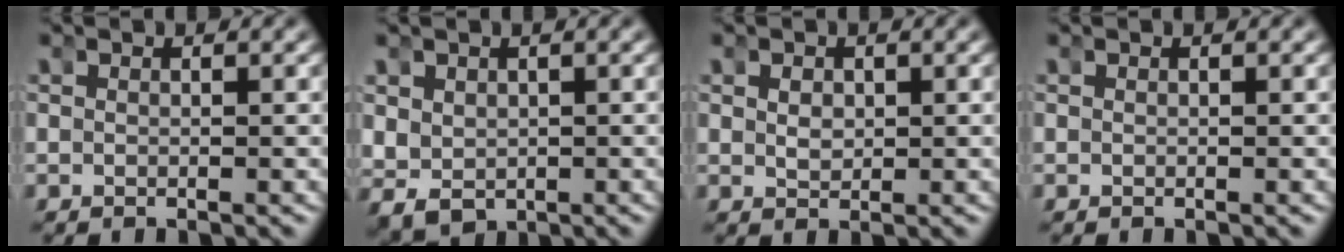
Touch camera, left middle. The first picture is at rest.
{"total": 5.1, "force": [-0.7, 4.5, 2.5], "torque": [-0.067, -0.031, 0.011]}
{"total": 1.1, "force": [0.2, 0.7, 0.8], "torque": [-0.017, -0.006, 0.014]}
{"total": 0.0}